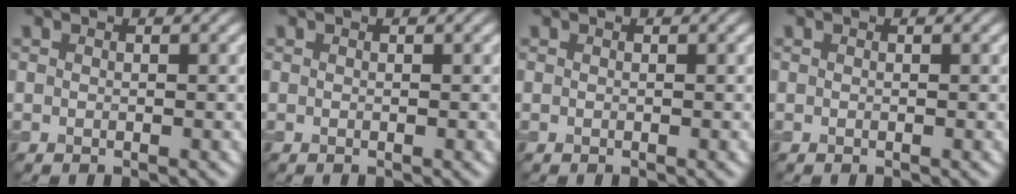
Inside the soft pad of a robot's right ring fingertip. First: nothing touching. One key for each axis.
{"total": 0.0}
{"total": 0.0}
{"total": 0.0}